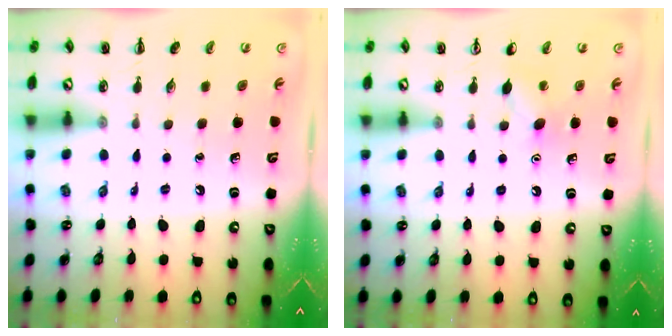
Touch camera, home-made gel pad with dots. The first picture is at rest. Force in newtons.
{"total": 5.9, "press": 5.6, "slide": 1.7}